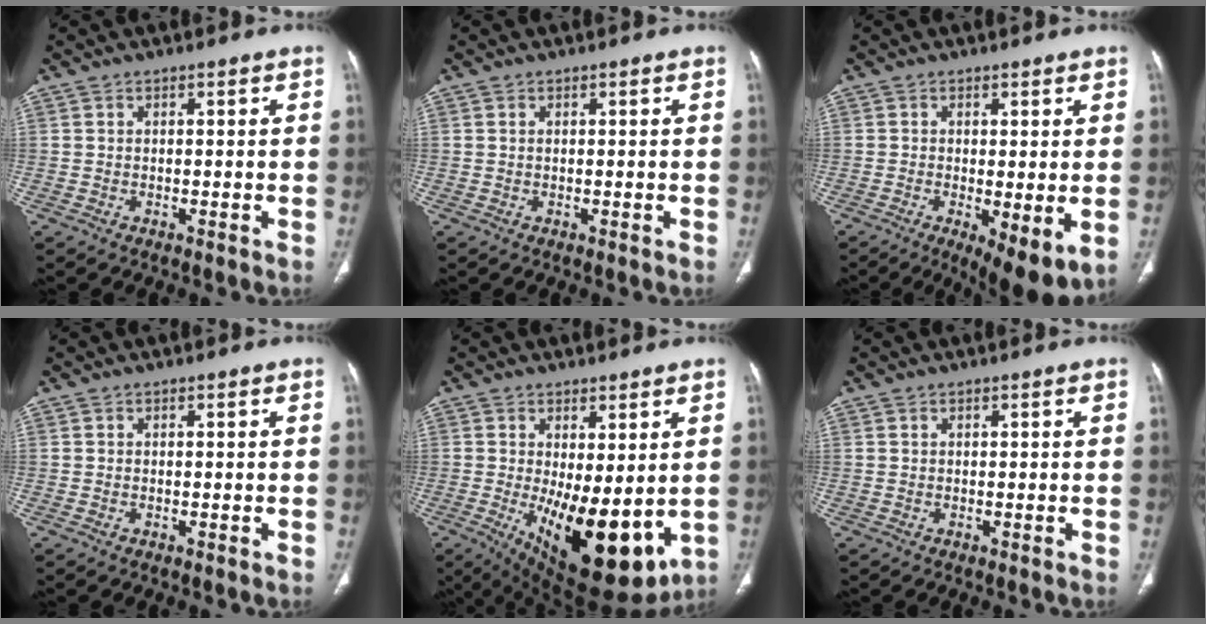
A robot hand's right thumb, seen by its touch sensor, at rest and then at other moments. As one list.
[{"total": 0.0}, {"total": 8.8, "force": [-2.1, 2.7, 8.1], "torque": [-0.125, -0.026, -0.030]}, {"total": 0.0}, {"total": 17.0, "force": [-2.4, 7.1, 15.3], "torque": [-0.223, -0.038, -0.011]}, {"total": 0.0}]